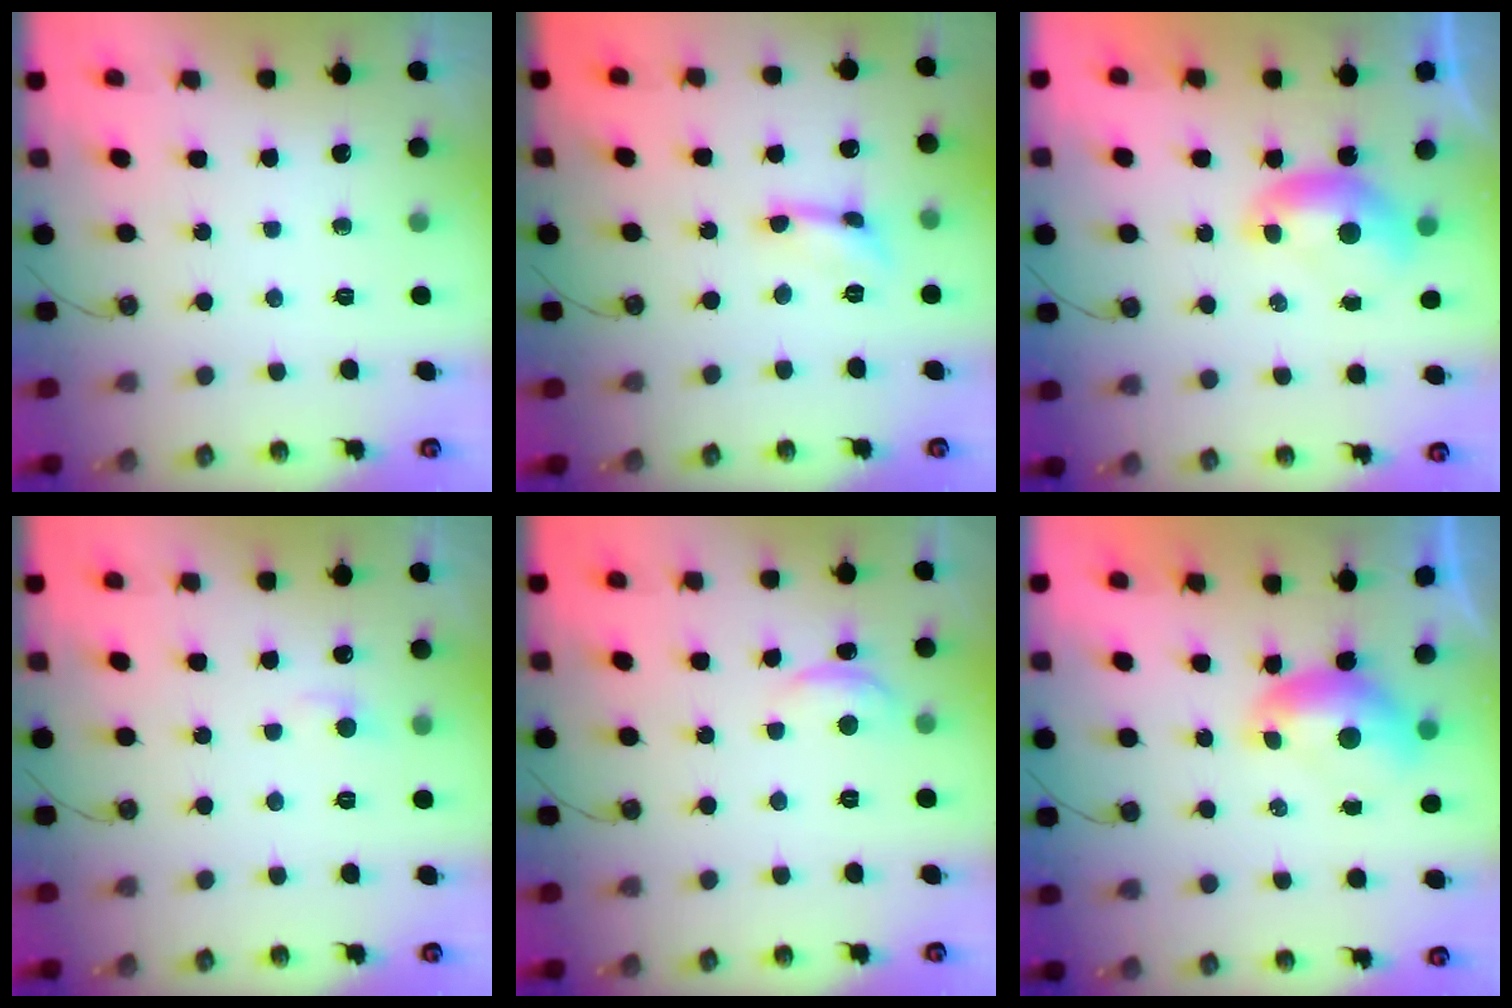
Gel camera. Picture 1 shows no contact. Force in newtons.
{"total": 0.0}
{"total": 0.0}
{"total": 0.7, "press": 0.2, "slide": 0.7}
{"total": 0.6, "press": 0.1, "slide": 0.6}
{"total": 0.6, "press": 0.1, "slide": 0.6}